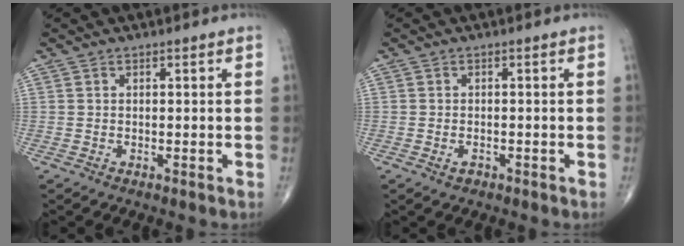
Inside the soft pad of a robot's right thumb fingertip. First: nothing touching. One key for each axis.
{"total": 1.2, "fx": -0.6, "fy": 0.7, "fz": 0.7, "tx": -0.010, "ty": 0.006, "tz": -0.008}